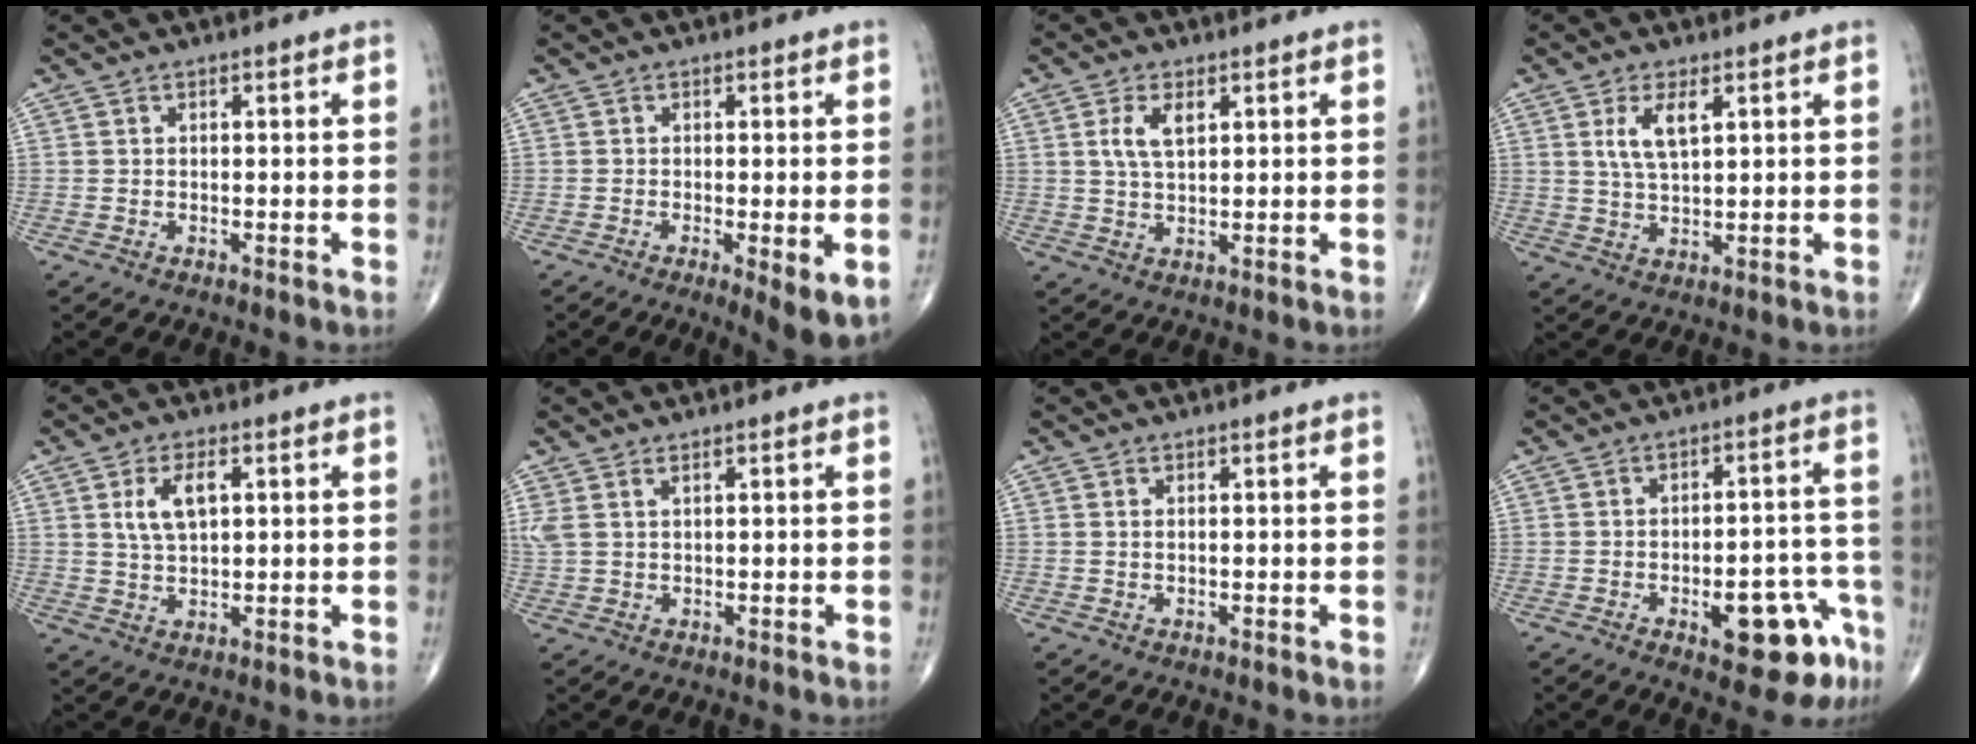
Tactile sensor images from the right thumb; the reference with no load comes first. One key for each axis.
{"total": 6.6, "fx": -2.1, "fy": 1.4, "fz": 6.1, "tx": -0.086, "ty": -0.018, "tz": -0.030}
{"total": 4.9, "fx": 1.7, "fy": 2.4, "fz": 3.9, "tx": -0.077, "ty": -0.001, "tz": 0.036}
{"total": 5.8, "fx": 2.2, "fy": 2.2, "fz": 4.8, "tx": -0.095, "ty": -0.008, "tz": 0.048}
{"total": 6.2, "fx": 1.9, "fy": 3.0, "fz": 5.1, "tx": -0.096, "ty": -0.002, "tz": 0.039}
{"total": 2.9, "fx": 1.5, "fy": 1.2, "fz": 2.2, "tx": -0.067, "ty": 0.011, "tz": 0.041}
{"total": 0.5, "fx": 0.2, "fy": 0.2, "fz": 0.4, "tx": -0.012, "ty": 0.003, "tz": 0.005}
{"total": 12.5, "fx": -6.1, "fy": 5.1, "fz": 9.6, "tx": -0.089, "ty": 0.047, "tz": -0.070}